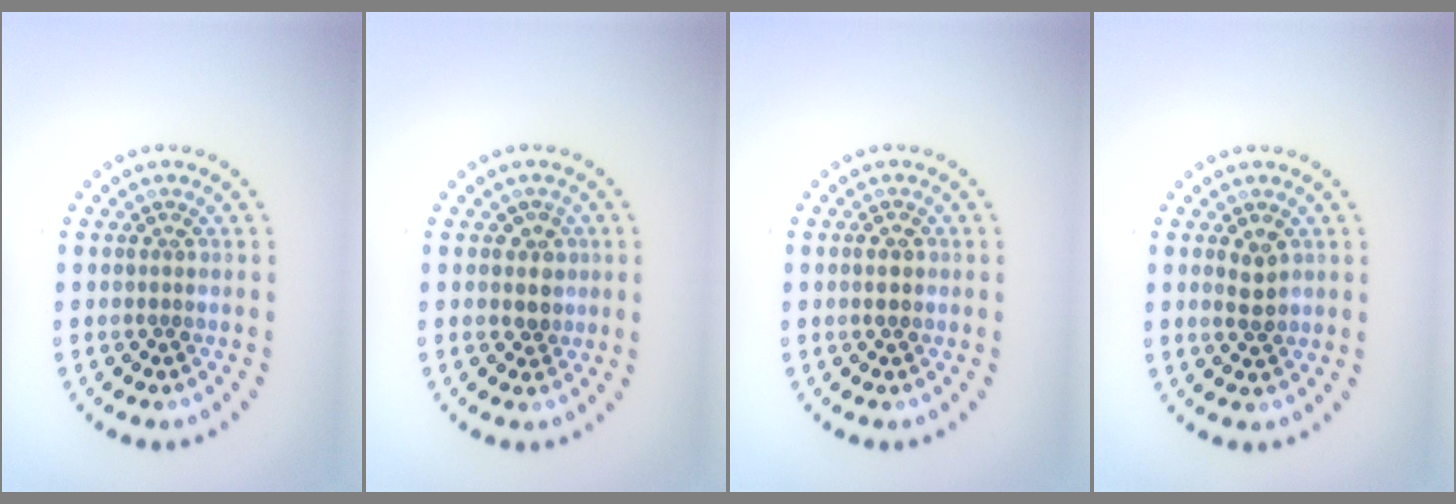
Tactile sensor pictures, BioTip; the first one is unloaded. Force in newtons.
{"total": 1.9, "press": 1.6, "slide": 0.9}
{"total": 1.8, "press": 1.8, "slide": 0.1}
{"total": 1.9, "press": 1.8, "slide": 0.4}